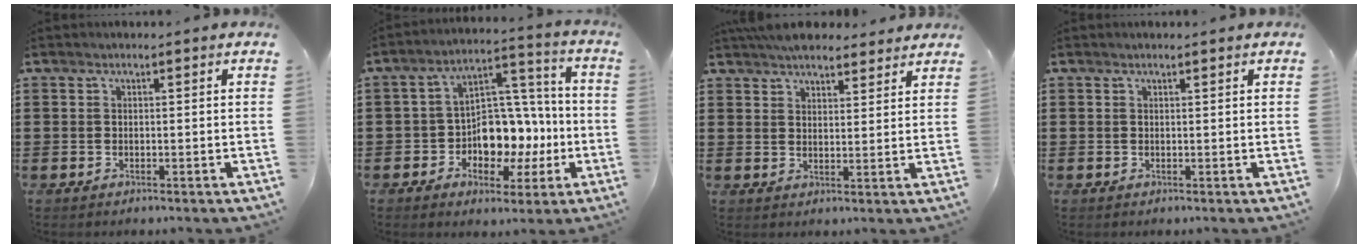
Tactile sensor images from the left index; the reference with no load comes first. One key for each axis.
{"total": 8.8, "fx": -1.4, "fy": 7.4, "fz": 4.6, "tx": -0.083, "ty": 0.009, "tz": -0.018}
{"total": 4.9, "fx": 4.6, "fy": 1.3, "fz": 1.1, "tx": -0.034, "ty": -0.007, "tz": 0.089}
{"total": 0.5, "fx": 0.4, "fy": 0.3, "fz": 0.0, "tx": -0.001, "ty": 0.002, "tz": 0.008}